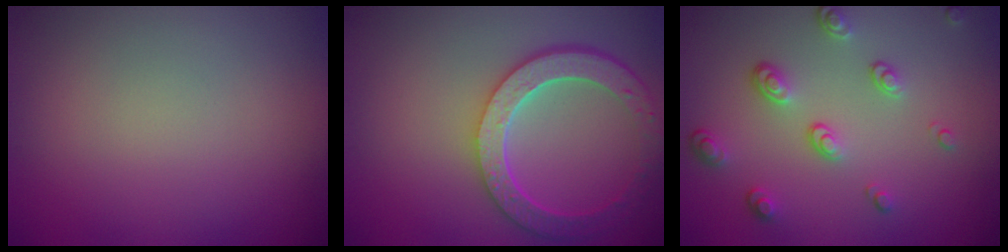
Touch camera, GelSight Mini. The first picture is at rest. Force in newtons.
{"total": 6.4, "press": 5.0, "slide": 4.0}
{"total": 3.4, "press": 2.5, "slide": 2.3}